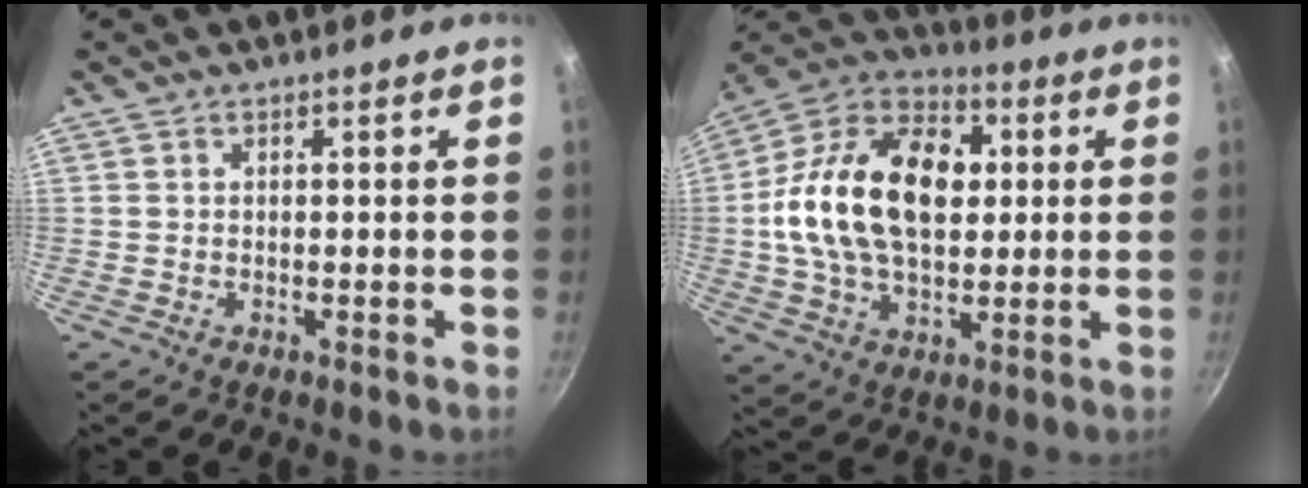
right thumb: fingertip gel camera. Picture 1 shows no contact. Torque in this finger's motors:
{"motor_torque": [1.36, 3.65, 1.99, -0.38, 0.43]}